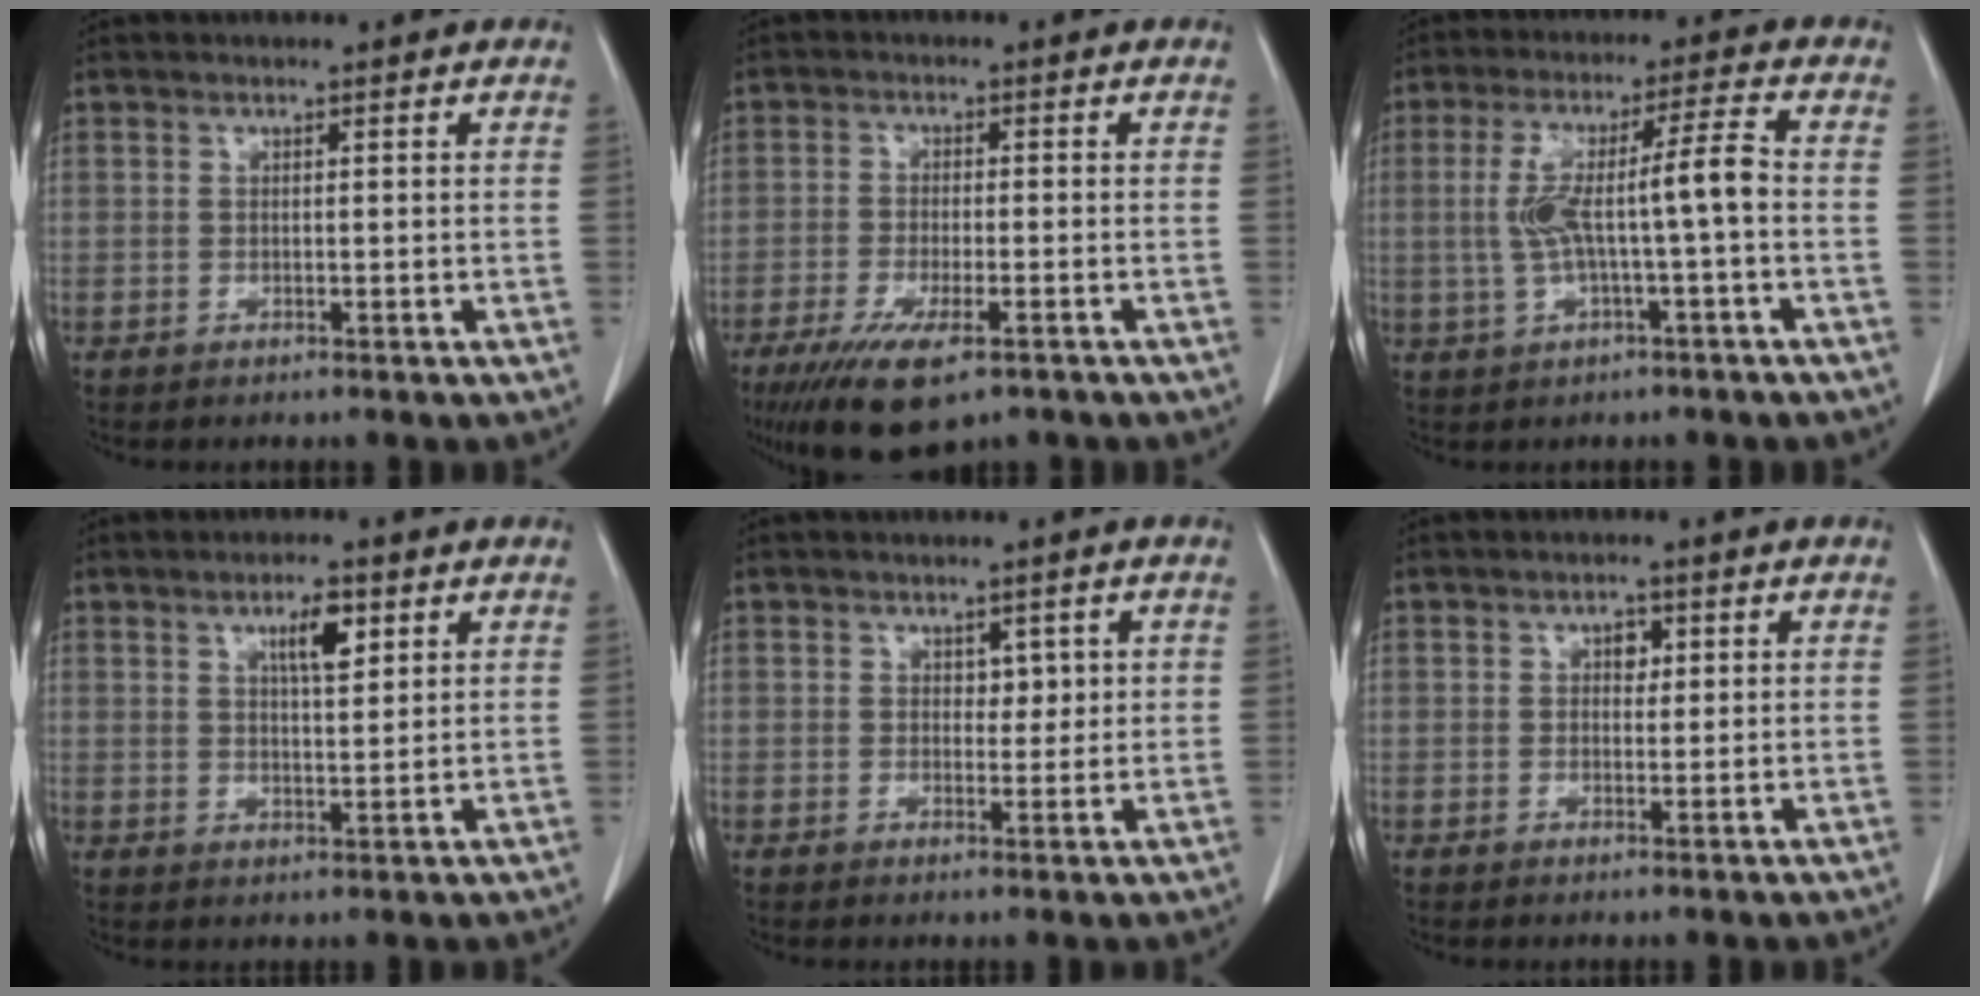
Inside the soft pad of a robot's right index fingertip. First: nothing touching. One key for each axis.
{"total": 10.1, "fx": -6.4, "fy": 2.7, "fz": 7.4, "tx": -0.129, "ty": -0.022, "tz": -0.102}
{"total": 8.6, "fx": -0.7, "fy": 0.4, "fz": 8.6, "tx": -0.162, "ty": 0.027, "tz": -0.009}
{"total": 4.7, "fx": 2.3, "fy": 1.2, "fz": 4.0, "tx": -0.068, "ty": -0.001, "tz": 0.041}
{"total": 2.2, "fx": 0.7, "fy": 1.4, "fz": 1.4, "tx": -0.012, "ty": -0.002, "tz": 0.010}
{"total": 1.8, "fx": 0.6, "fy": 1.3, "fz": 1.2, "tx": -0.014, "ty": 0.001, "tz": 0.007}